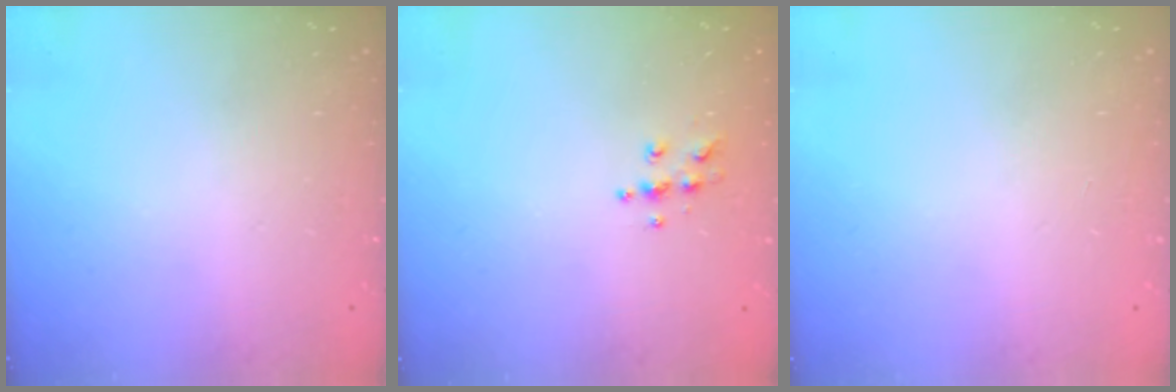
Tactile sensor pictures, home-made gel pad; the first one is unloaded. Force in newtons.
{"total": 6.9, "press": 6.9, "slide": 0.4}
{"total": 0.0}